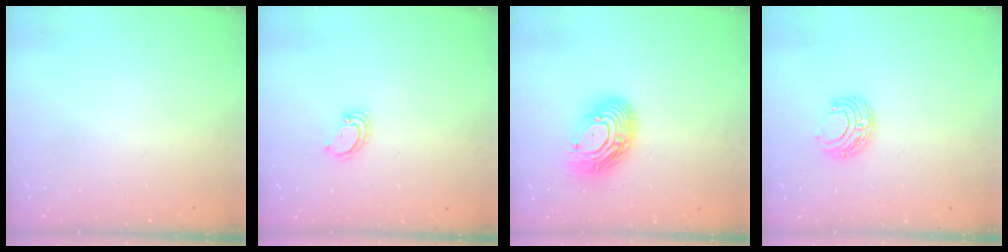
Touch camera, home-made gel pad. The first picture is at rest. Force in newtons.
{"total": 2.9, "press": 2.8, "slide": 0.2}
{"total": 13.7, "press": 13.7, "slide": 0.9}
{"total": 7.6, "press": 7.5, "slide": 0.6}